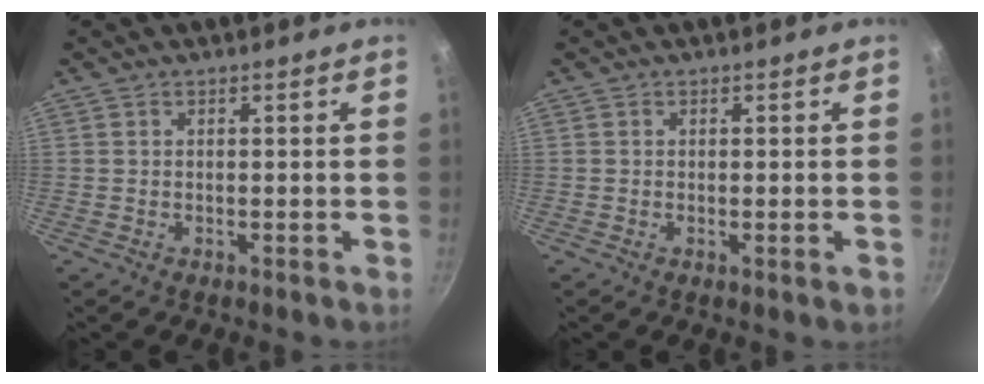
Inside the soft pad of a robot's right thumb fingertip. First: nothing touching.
{"total": 0.8, "force": [-0.2, 0.1, 0.8], "torque": [-0.013, -0.002, -0.004]}